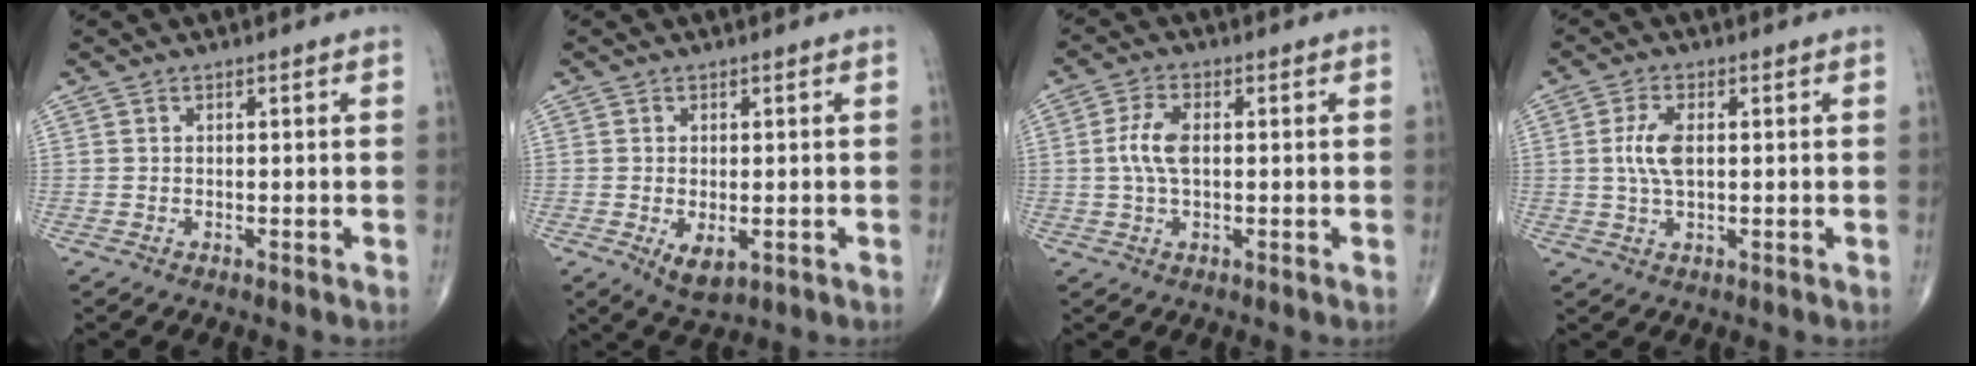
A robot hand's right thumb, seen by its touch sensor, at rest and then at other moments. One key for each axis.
{"total": 4.5, "fx": -1.2, "fy": 2.4, "fz": 3.6, "tx": -0.055, "ty": -0.010, "tz": -0.010}
{"total": 5.3, "fx": 0.2, "fy": 2.6, "fz": 4.7, "tx": -0.107, "ty": 0.008, "tz": 0.001}
{"total": 5.4, "fx": 0.5, "fy": 2.5, "fz": 4.7, "tx": -0.104, "ty": 0.002, "tz": 0.009}